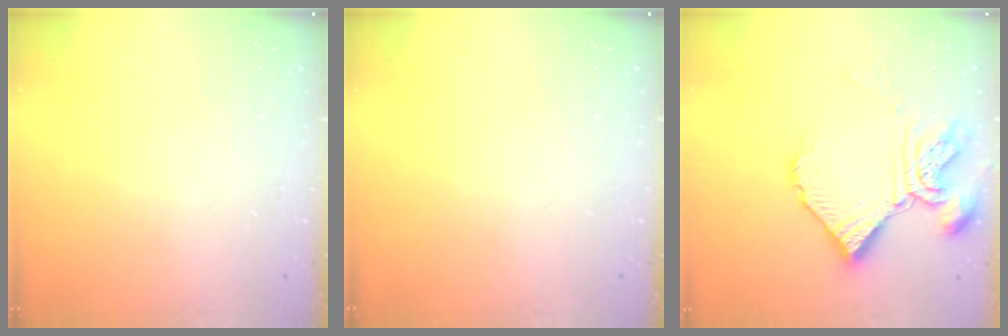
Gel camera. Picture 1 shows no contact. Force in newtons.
{"total": 0.0}
{"total": 14.3, "press": 14.2, "slide": 1.6}